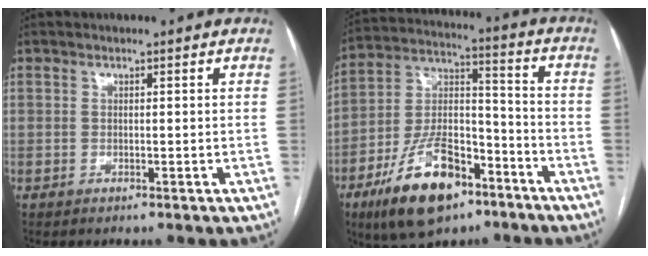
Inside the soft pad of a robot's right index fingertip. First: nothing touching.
{"total": 17.1, "force": [-10.2, 7.4, 11.5], "torque": [-0.221, 0.011, -0.175]}